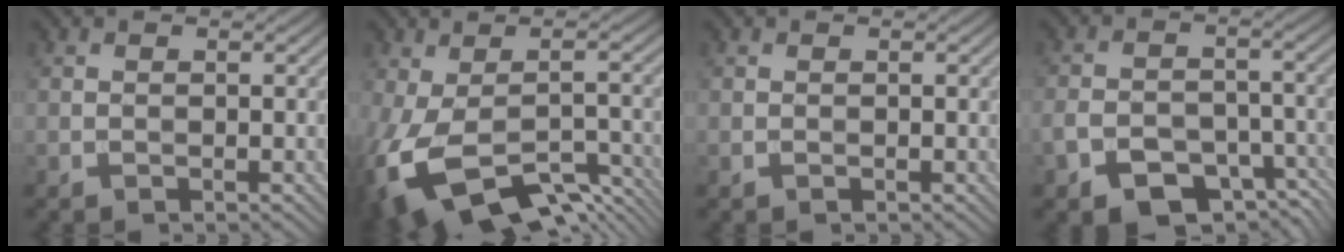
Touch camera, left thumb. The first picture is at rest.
{"total": 12.5, "force": [-6.0, 6.1, 9.0], "torque": [-0.197, -0.042, -0.085]}
{"total": 0.0}
{"total": 9.3, "force": [-5.5, 5.4, 5.3], "torque": [-0.098, -0.018, -0.091]}